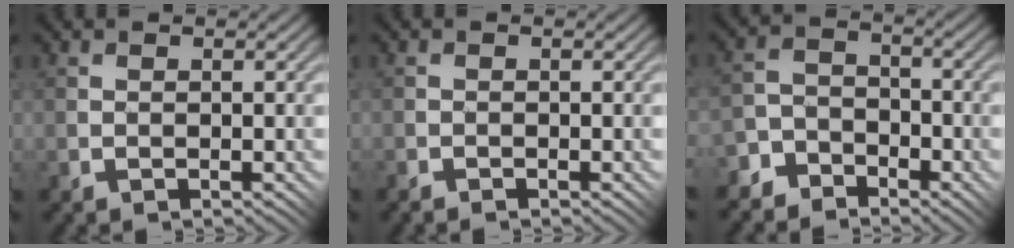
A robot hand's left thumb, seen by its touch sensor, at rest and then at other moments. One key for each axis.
{"total": 0.9, "fx": -0.9, "fy": 0.0, "fz": 0.0, "tx": 0.000, "ty": 0.003, "tz": -0.020}
{"total": 5.5, "fx": -4.5, "fy": 3.0, "fz": 0.6, "tx": -0.008, "ty": 0.009, "tz": -0.091}